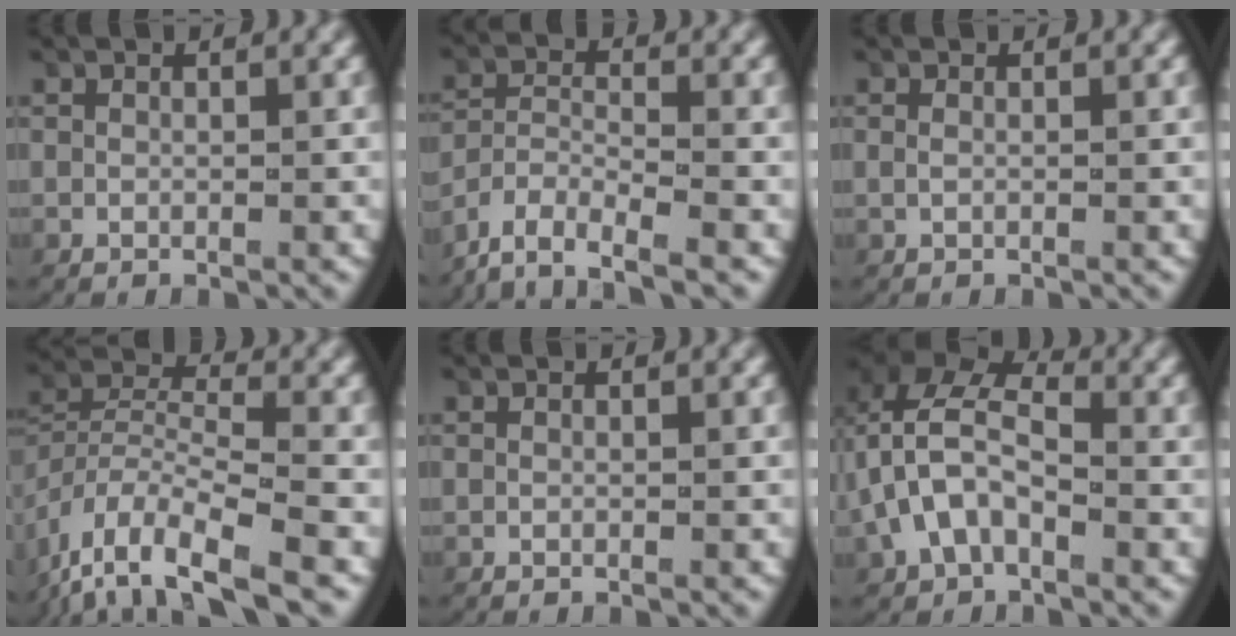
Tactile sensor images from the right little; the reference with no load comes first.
{"total": 8.4, "force": [-6.6, 4.1, 3.1], "torque": [-0.075, -0.036, -0.103]}
{"total": 0.0}
{"total": 6.6, "force": [-3.2, 3.2, 4.8], "torque": [-0.104, -0.017, -0.049]}
{"total": 0.0}
{"total": 8.5, "force": [1.4, 6.7, 5.0], "torque": [-0.108, 0.004, 0.007]}